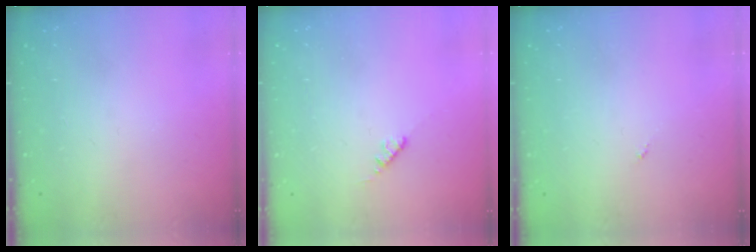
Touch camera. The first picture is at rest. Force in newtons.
{"total": 2.8, "press": 2.8, "slide": 0.4}
{"total": 0.0}